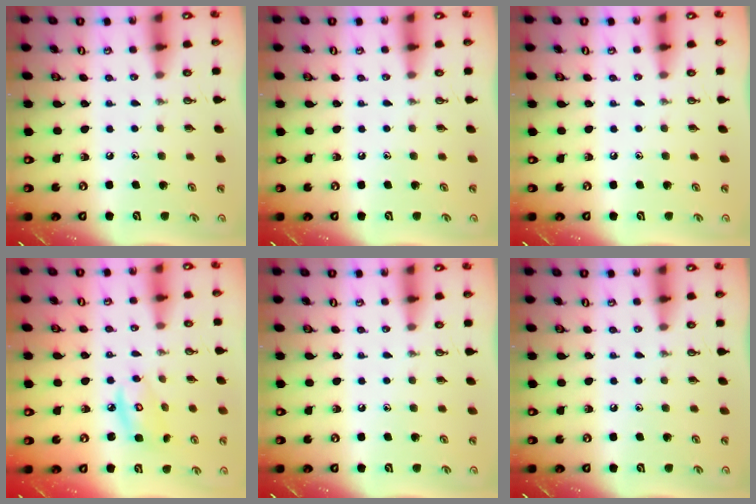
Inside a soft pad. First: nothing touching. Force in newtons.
{"total": 0.0}
{"total": 0.0}
{"total": 6.2, "press": 6.2, "slide": 0.3}
{"total": 0.0}
{"total": 0.0}